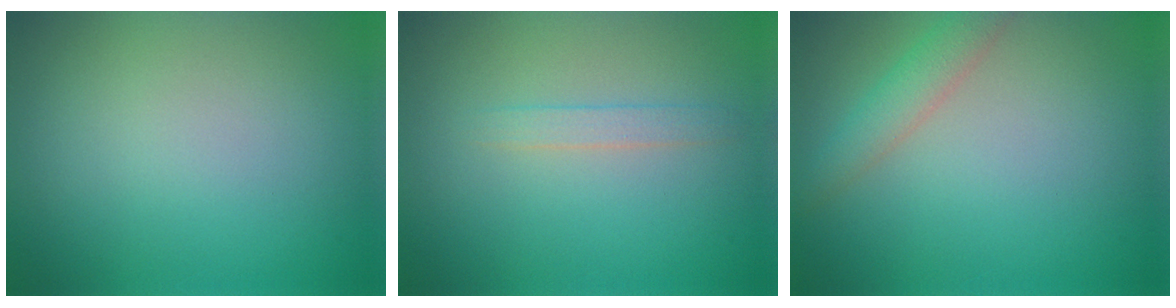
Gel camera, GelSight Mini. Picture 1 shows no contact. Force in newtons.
{"total": 1.2, "press": 1.2, "slide": 0.0}
{"total": 2.4, "press": 2.4, "slide": 0.1}